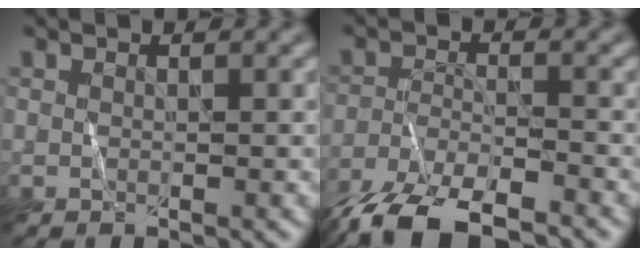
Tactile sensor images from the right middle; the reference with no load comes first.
{"total": 7.3, "force": [-6.1, 1.7, 3.5], "torque": [-0.058, -0.005, -0.116]}